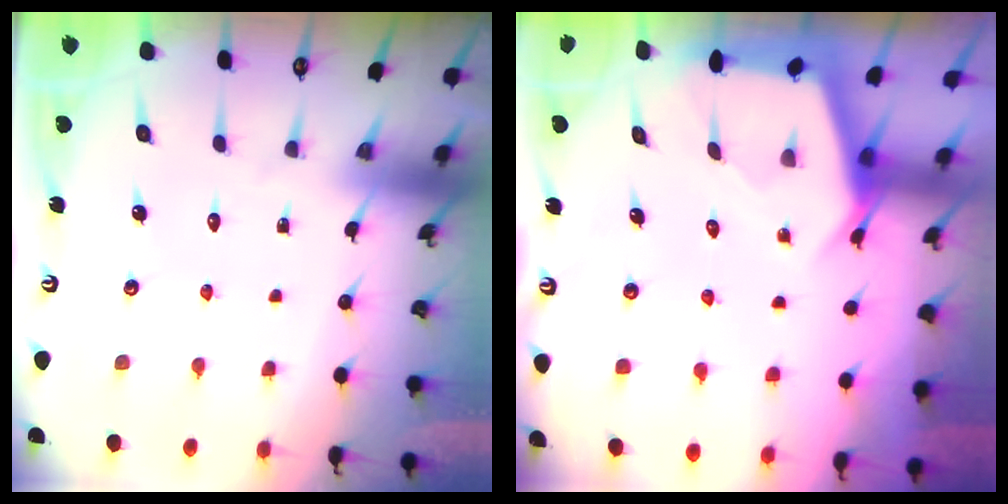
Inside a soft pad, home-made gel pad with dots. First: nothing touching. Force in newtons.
{"total": 2.7, "press": 2.7, "slide": 0.3}